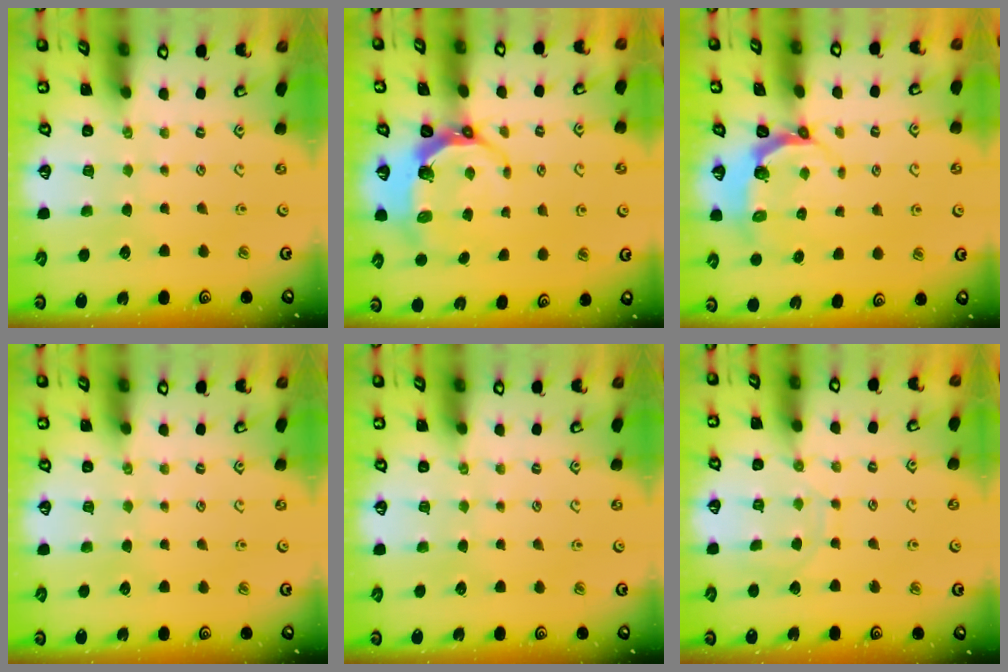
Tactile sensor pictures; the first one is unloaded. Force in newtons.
{"total": 7.0, "press": 5.5, "slide": 4.3}
{"total": 4.7, "press": 3.7, "slide": 2.8}
{"total": 0.0}
{"total": 0.0}
{"total": 7.3, "press": 7.2, "slide": 0.6}